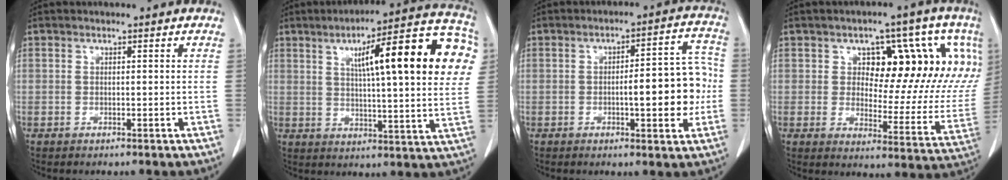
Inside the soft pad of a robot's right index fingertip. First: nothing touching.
{"total": 21.1, "force": [5.9, 3.2, 20.0], "torque": [-0.267, 0.035, 0.072]}
{"total": 10.4, "force": [-1.2, 2.8, 9.9], "torque": [-0.127, 0.026, -0.012]}
{"total": 19.7, "force": [6.6, 9.0, 16.2], "torque": [-0.199, 0.027, 0.094]}